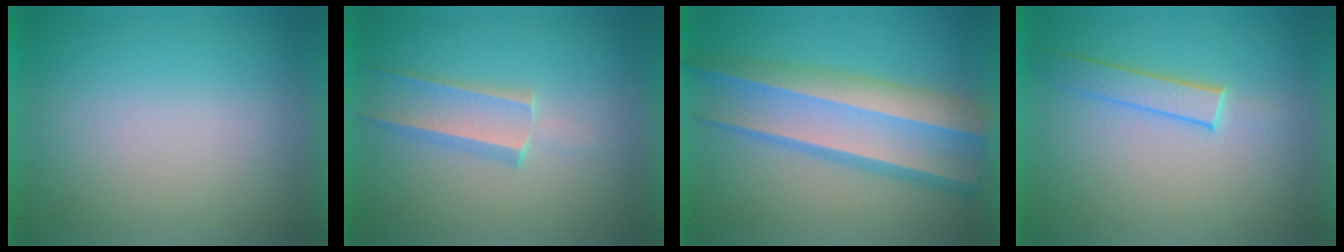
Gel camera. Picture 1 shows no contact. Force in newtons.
{"total": 2.0}
{"total": 6.6}
{"total": 1.9}